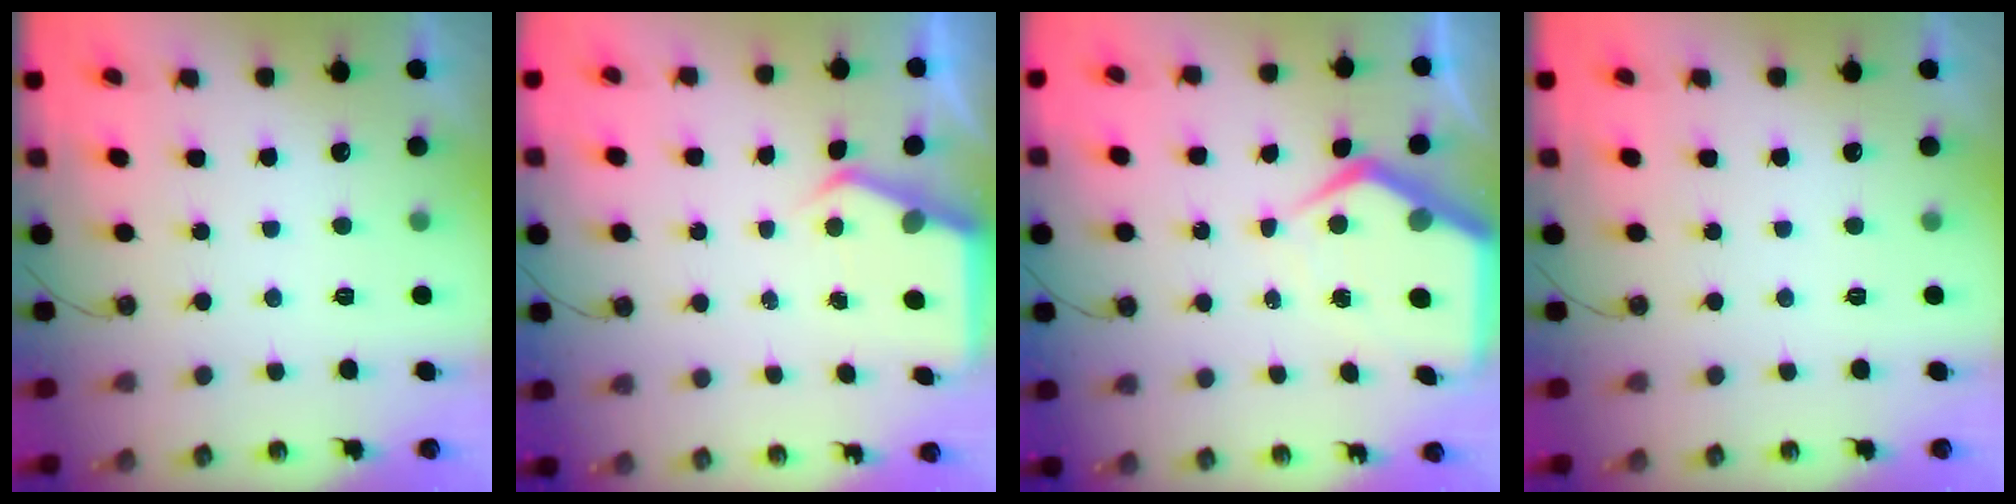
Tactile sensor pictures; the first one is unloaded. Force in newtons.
{"total": 4.3, "press": 4.3, "slide": 0.4}
{"total": 8.7, "press": 8.7, "slide": 1.0}
{"total": 0.0}